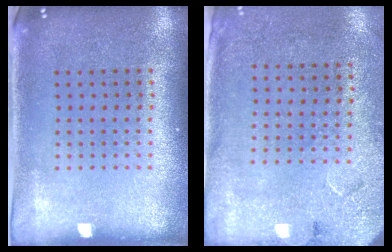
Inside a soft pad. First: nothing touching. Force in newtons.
{"total": 2.7, "press": 2.2, "slide": 1.6}